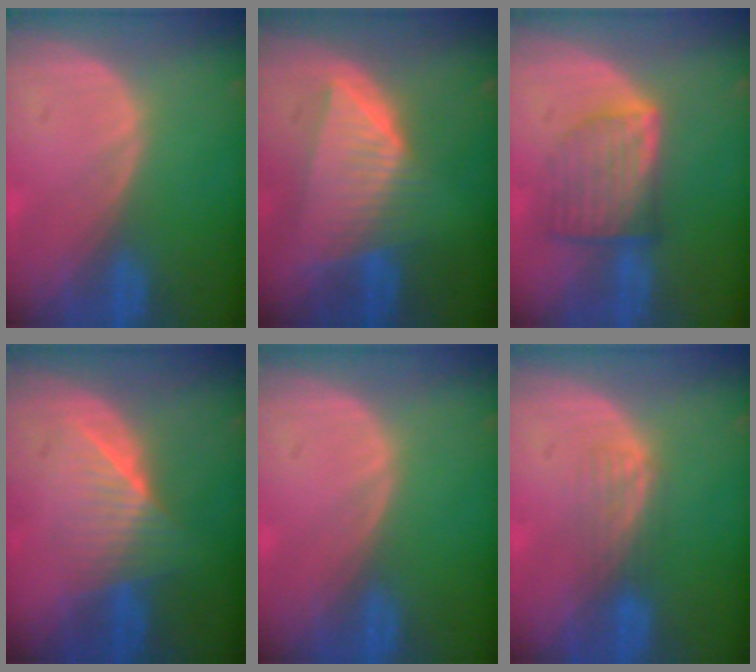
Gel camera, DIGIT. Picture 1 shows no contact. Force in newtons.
{"total": 8.0, "press": 7.3, "slide": 3.4}
{"total": 7.3, "press": 6.6, "slide": 3.2}
{"total": 6.2, "press": 5.8, "slide": 2.1}
{"total": 0.0}
{"total": 2.6, "press": 2.6, "slide": 0.4}